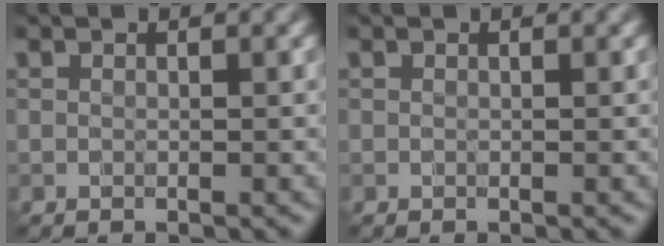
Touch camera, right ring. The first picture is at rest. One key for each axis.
{"total": 0.0}